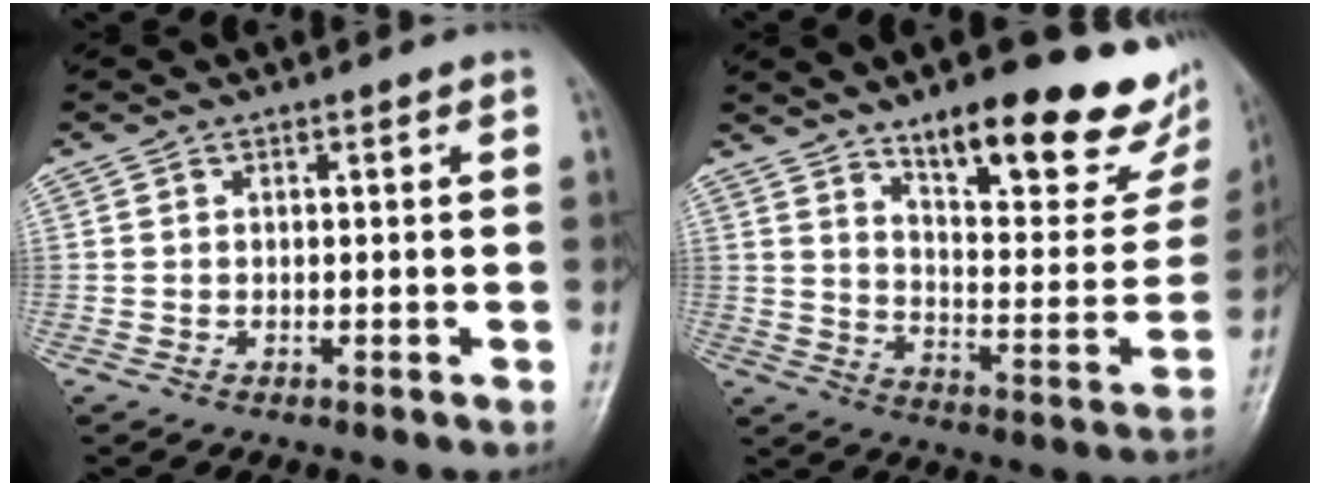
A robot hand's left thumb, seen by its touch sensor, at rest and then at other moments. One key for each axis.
{"total": 26.0, "fx": 16.3, "fy": 8.3, "fz": 18.4, "tx": -0.201, "ty": -0.078, "tz": 0.239}